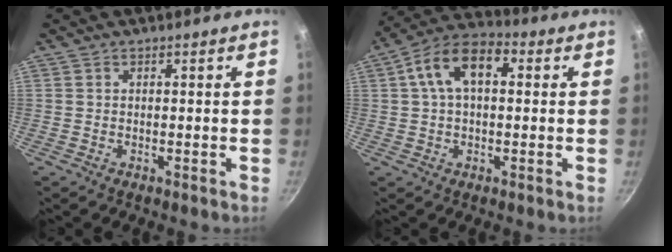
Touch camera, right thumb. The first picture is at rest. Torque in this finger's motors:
{"motor_torque": [-0.03, 2.40, 0.94, 0.09, 0.18]}